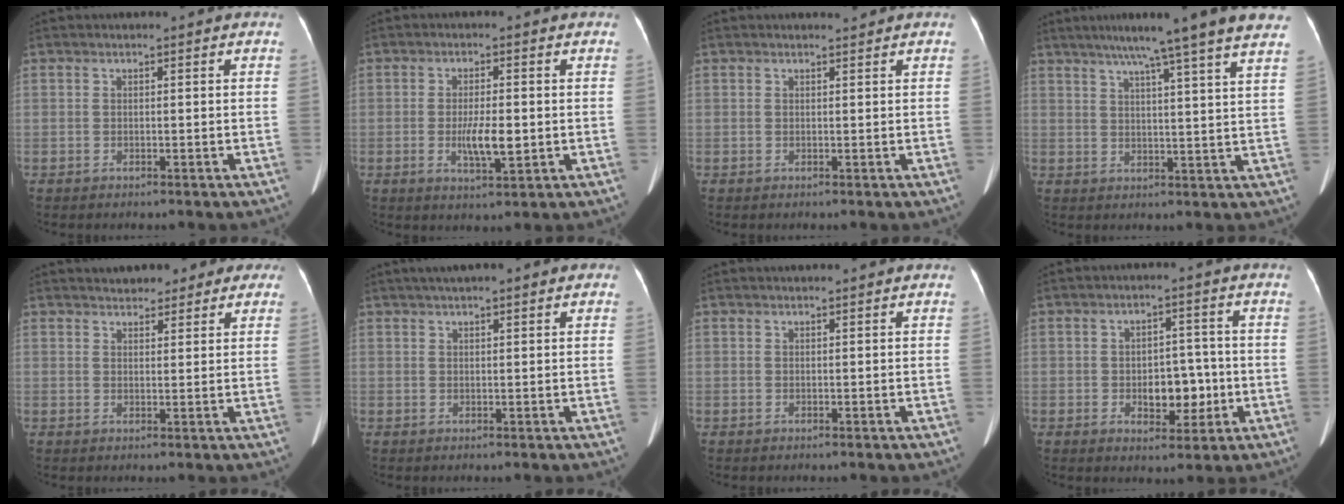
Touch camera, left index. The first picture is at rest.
{"total": 5.0, "force": [-0.7, 1.2, 4.8], "torque": [-0.092, -0.006, -0.012]}
{"total": 0.6, "force": [0.5, -0.1, -0.1], "torque": [-0.006, -0.006, 0.008]}
{"total": 15.4, "force": [12.4, -1.6, 8.9], "torque": [-0.138, 0.005, 0.150]}
{"total": 7.8, "force": [6.5, 3.5, 2.5], "torque": [-0.012, 0.020, 0.074]}
{"total": 5.4, "force": [3.9, 1.1, 3.6], "torque": [-0.048, 0.033, 0.057]}
{"total": 1.3, "force": [1.2, -0.2, 0.4], "torque": [-0.005, 0.016, 0.023]}
{"total": 5.8, "force": [-1.2, 3.5, 4.5], "torque": [-0.060, 0.010, -0.012]}